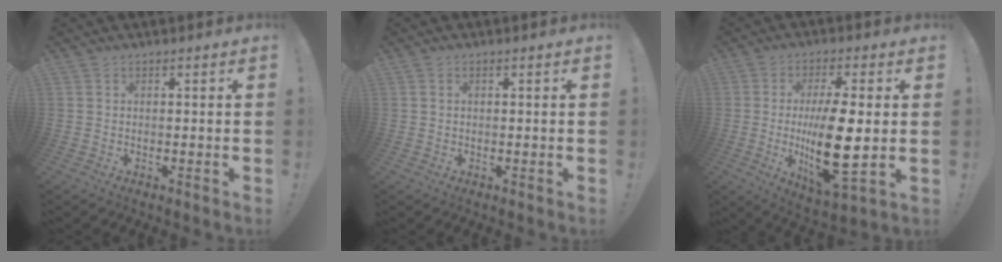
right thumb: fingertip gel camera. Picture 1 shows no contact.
{"total": 0.8, "force": [0.1, 0.4, 0.7], "torque": [-0.020, 0.006, 0.004]}
{"total": 16.5, "force": [-0.9, 5.2, 15.6], "torque": [-0.290, -0.020, -0.017]}